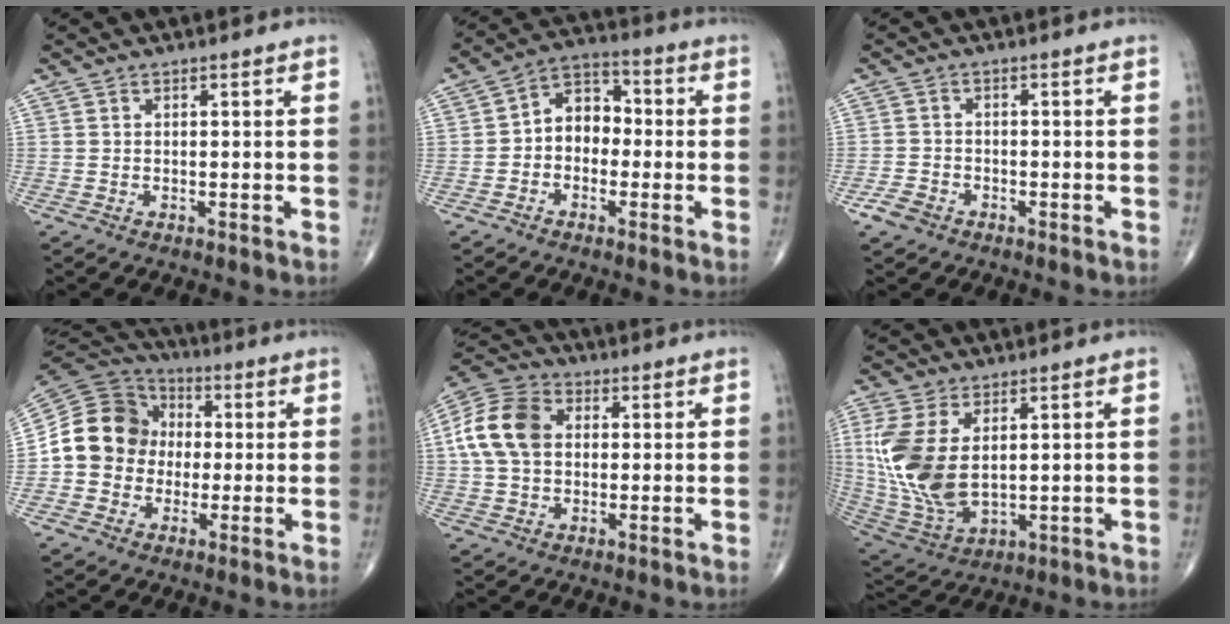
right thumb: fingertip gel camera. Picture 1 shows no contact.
{"total": 7.8, "force": [-0.9, 6.0, 4.9], "torque": [-0.048, 0.034, -0.033]}
{"total": 3.4, "force": [-2.1, 2.2, 1.4], "torque": [-0.027, 0.008, -0.038]}
{"total": 13.9, "force": [-0.5, 12.5, 6.0], "torque": [-0.090, 0.033, -0.016]}
{"total": 12.3, "force": [1.6, 9.0, 8.3], "torque": [-0.154, 0.023, 0.021]}
{"total": 15.0, "force": [2.8, 8.4, 12.0], "torque": [-0.263, -0.014, 0.073]}